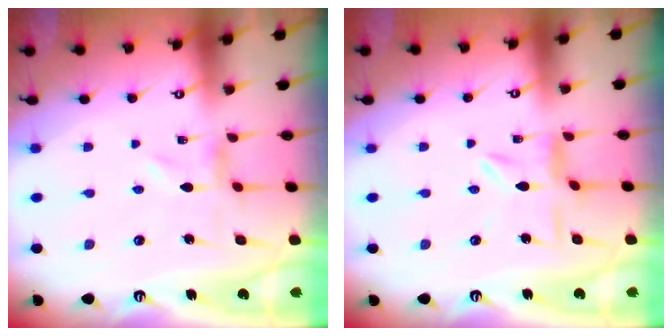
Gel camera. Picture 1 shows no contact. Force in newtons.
{"total": 2.4, "press": 2.4, "slide": 0.3}